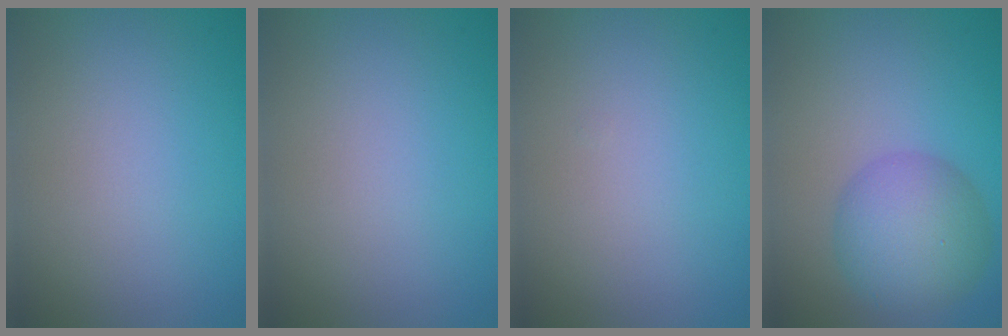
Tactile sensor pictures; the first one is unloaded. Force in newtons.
{"total": 0.0}
{"total": 0.0}
{"total": 6.1, "press": 6.1, "slide": 0.2}